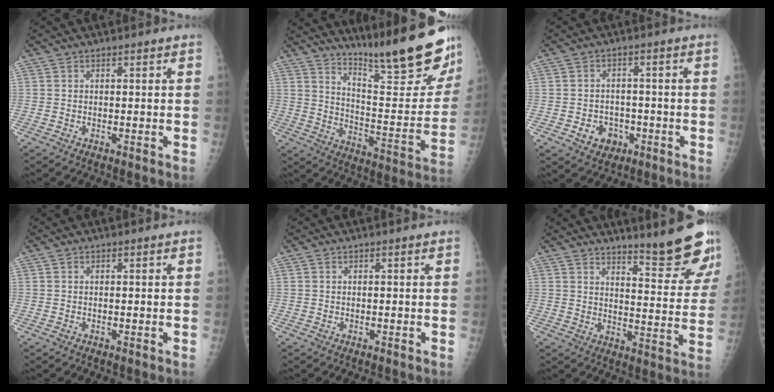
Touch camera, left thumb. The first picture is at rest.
{"total": 21.7, "force": [17.8, 2.4, 12.2], "torque": [-0.154, -0.140, 0.261]}
{"total": 5.5, "force": [-2.2, 4.6, 2.2], "torque": [-0.011, 0.015, -0.026]}
{"total": 0.0}
{"total": 0.0}
{"total": 14.6, "force": [11.9, 2.1, 8.2], "torque": [-0.079, -0.099, 0.156]}